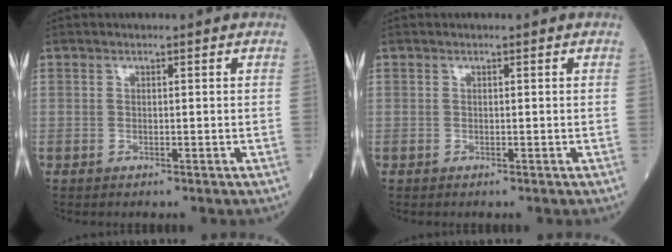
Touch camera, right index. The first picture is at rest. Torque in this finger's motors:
{"motor_torque": [0.01, -0.01, 0.02, 0.00]}